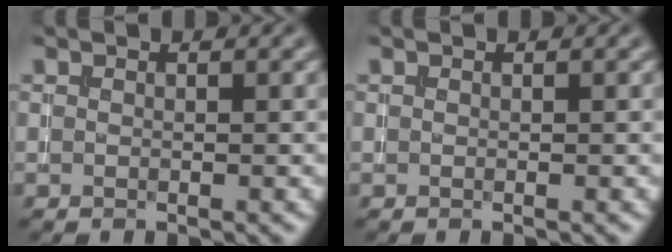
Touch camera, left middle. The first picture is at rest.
{"total": 0.0}